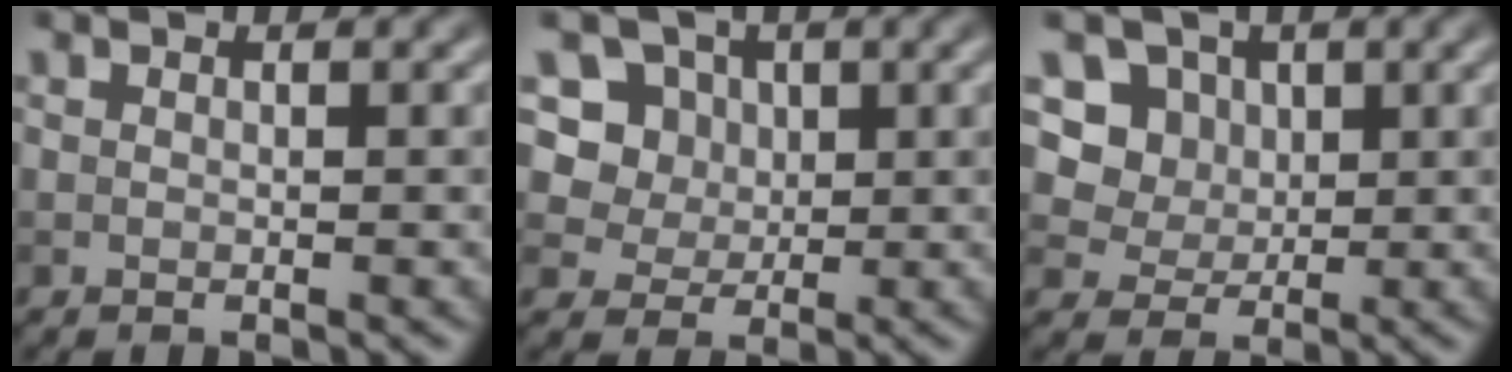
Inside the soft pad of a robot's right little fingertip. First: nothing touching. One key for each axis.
{"total": 8.0, "fx": 3.4, "fy": 6.6, "fz": 3.1, "tx": -0.054, "ty": 0.009, "tz": 0.044}
{"total": 7.6, "fx": 3.3, "fy": 6.2, "fz": 2.9, "tx": -0.048, "ty": 0.005, "tz": 0.043}